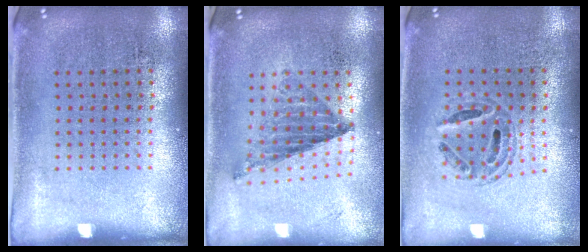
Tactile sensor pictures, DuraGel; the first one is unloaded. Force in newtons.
{"total": 0.9, "press": 0.8, "slide": 0.2}
{"total": 0.7, "press": 0.7, "slide": 0.3}